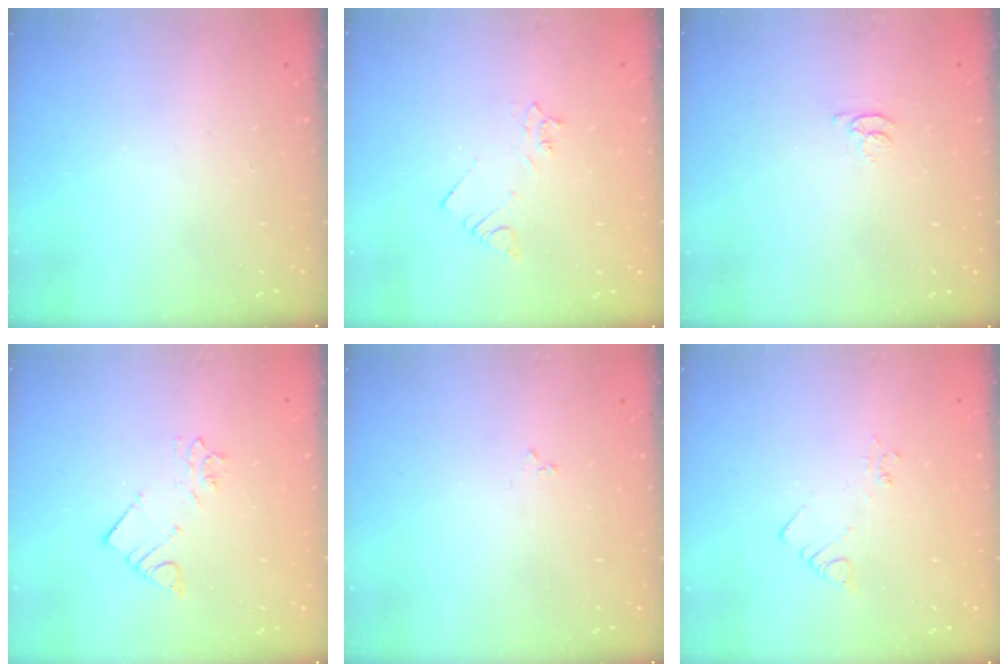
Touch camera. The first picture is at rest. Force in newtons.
{"total": 3.2, "press": 3.2, "slide": 0.4}
{"total": 2.8, "press": 2.8, "slide": 0.4}
{"total": 2.2, "press": 2.2, "slide": 0.1}
{"total": 2.5, "press": 2.4, "slide": 0.3}
{"total": 2.6, "press": 2.6, "slide": 0.3}